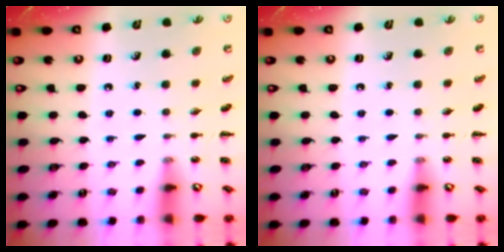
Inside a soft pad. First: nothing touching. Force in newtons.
{"total": 0.0}